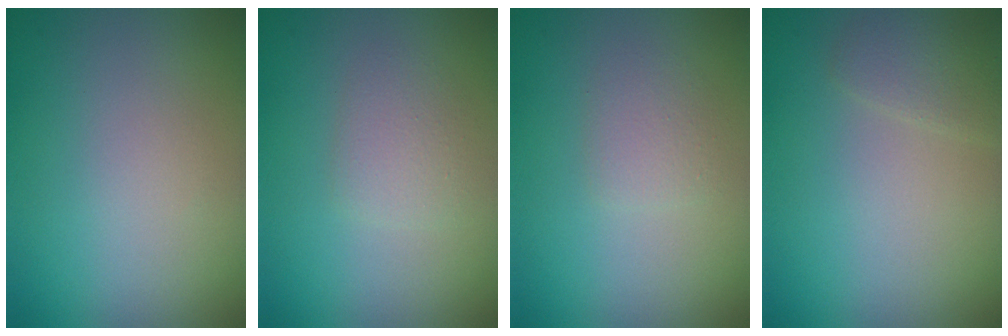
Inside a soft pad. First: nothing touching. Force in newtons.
{"total": 1.6, "press": 1.6, "slide": 0.1}
{"total": 1.3, "press": 1.3, "slide": 0.1}
{"total": 1.6, "press": 1.6, "slide": 0.1}